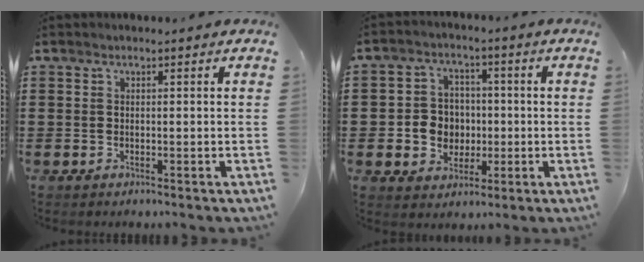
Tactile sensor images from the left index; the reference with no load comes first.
{"total": 5.8, "force": [-0.5, 5.5, 1.8], "torque": [-0.046, 0.014, -0.009]}